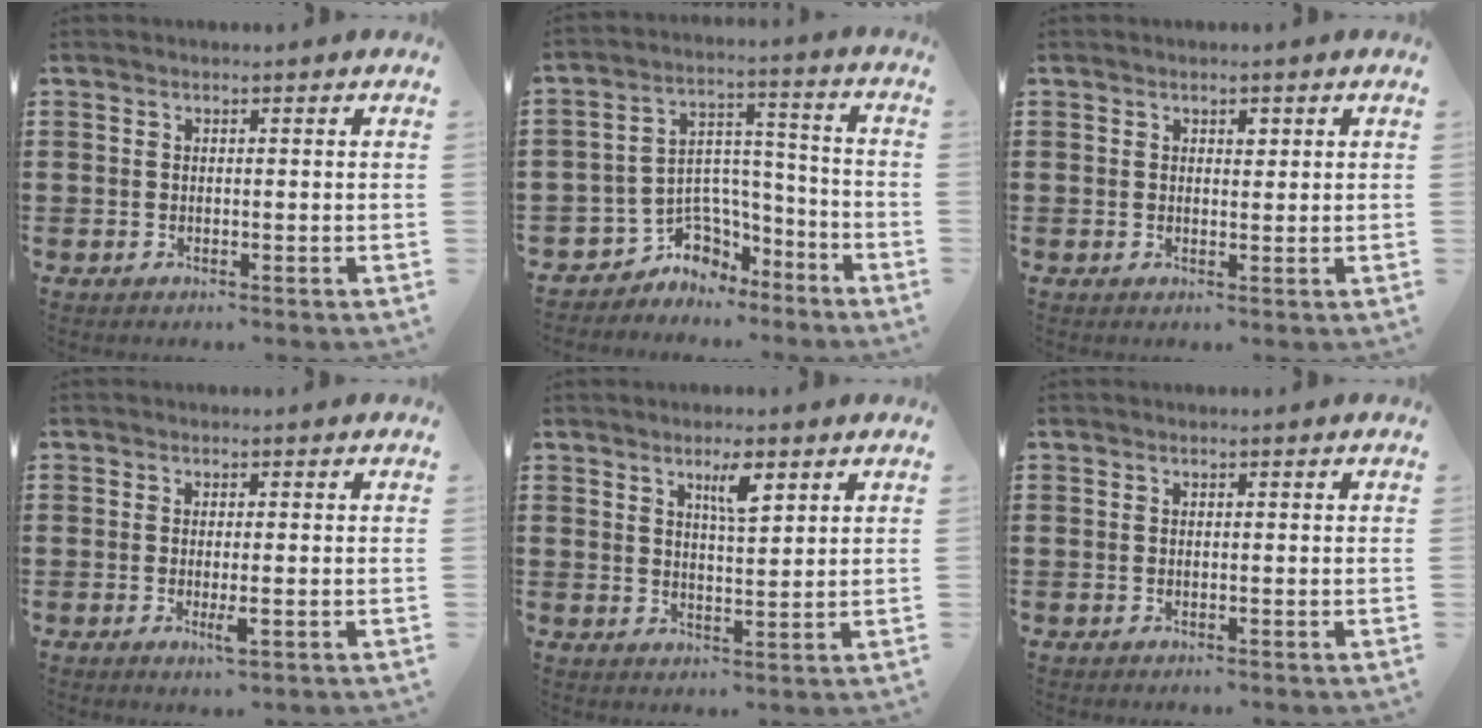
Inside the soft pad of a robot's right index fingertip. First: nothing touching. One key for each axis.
{"total": 5.3, "fx": -3.0, "fy": 4.3, "fz": 0.1, "tx": -0.021, "ty": 0.002, "tz": -0.055}
{"total": 1.2, "fx": 0.7, "fy": 0.7, "fz": 0.7, "tx": -0.007, "ty": 0.000, "tz": 0.010}
{"total": 2.5, "fx": -0.7, "fy": 0.3, "fz": 2.4, "tx": -0.055, "ty": -0.011, "tz": -0.016}
{"total": 4.2, "fx": 2.6, "fy": 1.0, "fz": 3.2, "tx": -0.054, "ty": 0.001, "tz": 0.039}
{"total": 0.0}